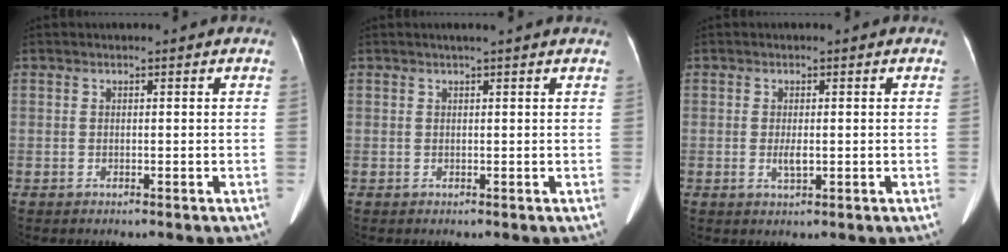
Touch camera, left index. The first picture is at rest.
{"total": 3.4, "force": [2.8, -0.1, 1.9], "torque": [-0.023, 0.022, 0.032]}
{"total": 1.9, "force": [-0.2, 0.6, 1.8], "torque": [-0.039, -0.003, -0.001]}